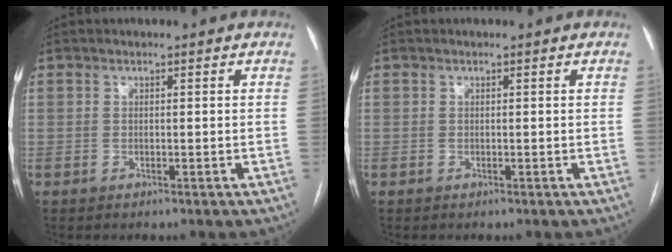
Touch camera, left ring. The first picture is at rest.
{"total": 0.0}